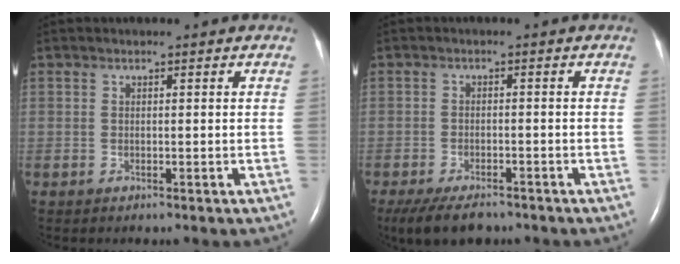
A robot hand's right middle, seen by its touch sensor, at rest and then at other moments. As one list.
[{"total": 7.4, "force": [-5.8, 2.8, 3.7], "torque": [-0.063, -0.009, -0.091]}]